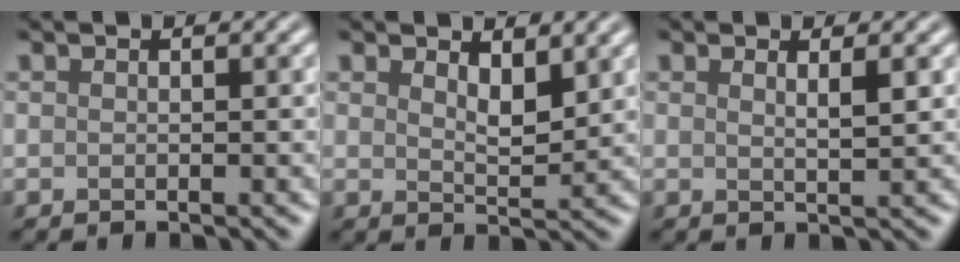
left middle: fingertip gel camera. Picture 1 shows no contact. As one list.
[{"total": 2.6, "force": [1.7, 1.0, 1.7], "torque": [-0.030, -0.006, 0.030]}, {"total": 1.5, "force": [0.8, 0.4, 1.2], "torque": [-0.014, 0.000, 0.009]}]